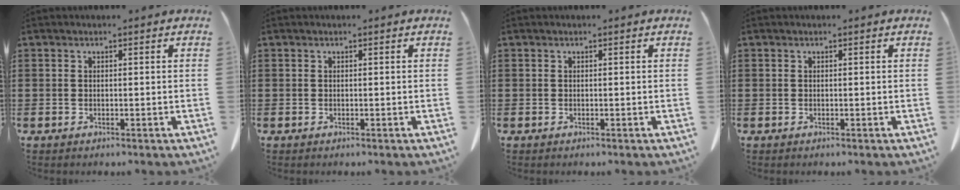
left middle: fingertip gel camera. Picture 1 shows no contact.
{"total": 0.0}
{"total": 0.0}
{"total": 0.0}